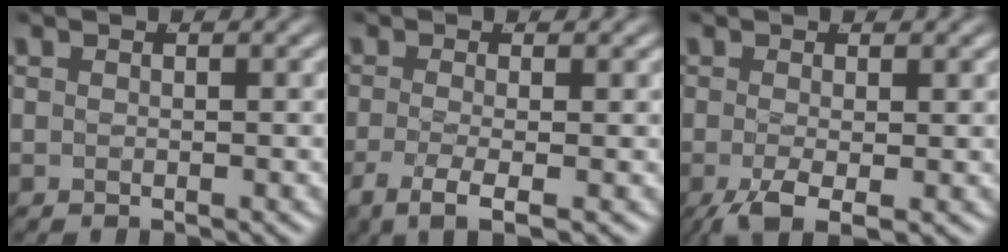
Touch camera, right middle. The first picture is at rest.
{"total": 4.3, "force": [-2.5, 0.9, 3.3], "torque": [-0.074, -0.030, -0.026]}
{"total": 4.4, "force": [-2.9, 1.5, 3.0], "torque": [-0.068, -0.035, -0.028]}